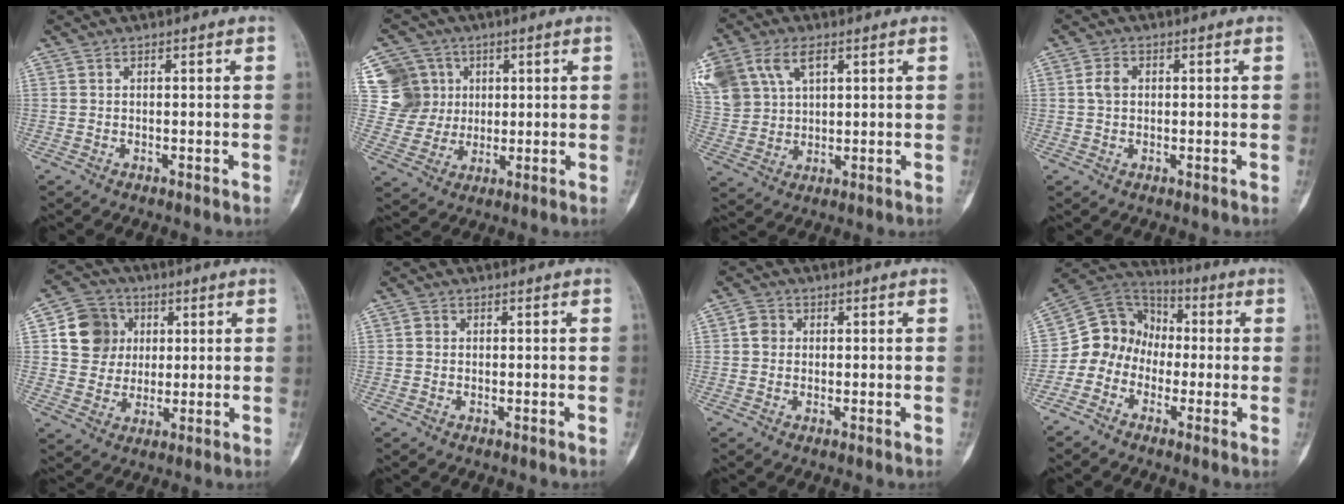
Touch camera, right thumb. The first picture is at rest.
{"total": 11.2, "force": [3.6, 10.5, 2.0], "torque": [0.000, 0.002, 0.077]}
{"total": 17.4, "force": [7.9, 11.5, 10.4], "torque": [-0.253, 0.020, 0.159]}
{"total": 2.8, "force": [0.4, 2.1, 1.9], "torque": [-0.031, 0.005, 0.006]}
{"total": 10.7, "force": [2.6, 9.6, 3.9], "torque": [-0.036, -0.002, 0.042]}
{"total": 1.1, "force": [0.1, 1.1, 0.3], "torque": [0.002, 0.002, 0.000]}
{"total": 2.8, "force": [0.4, 2.6, 1.1], "torque": [-0.002, 0.003, 0.002]}
{"total": 10.7, "force": [-2.4, 9.6, 4.0], "torque": [-0.043, 0.065, -0.060]}